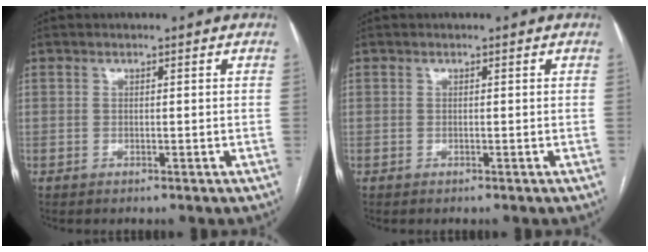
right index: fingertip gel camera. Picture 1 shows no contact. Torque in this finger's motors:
{"motor_torque": [0.30, 0.07, -0.01, 0.01]}